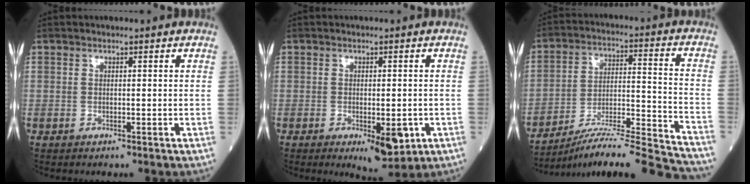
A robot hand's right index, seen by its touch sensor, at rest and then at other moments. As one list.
[{"total": 5.6, "force": [-1.9, 1.7, 4.9], "torque": [-0.065, -0.009, -0.014]}, {"total": 19.8, "force": [-18.3, -0.4, 7.7], "torque": [-0.105, 0.007, -0.279]}]